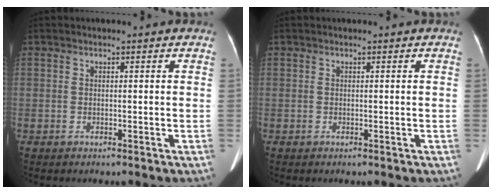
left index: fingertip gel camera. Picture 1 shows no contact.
{"total": 0.0}